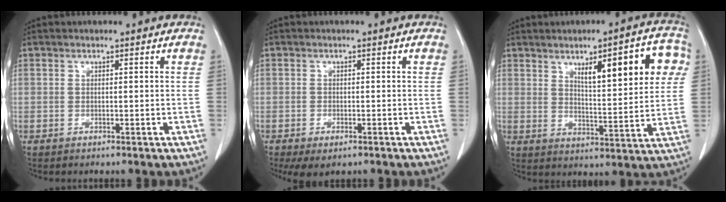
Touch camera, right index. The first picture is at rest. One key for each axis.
{"total": 3.5, "fx": -2.1, "fy": 1.5, "fz": 2.4, "tx": -0.040, "ty": -0.009, "tz": -0.025}
{"total": 13.5, "fx": 5.2, "fy": 3.0, "fz": 12.1, "tx": -0.160, "ty": 0.015, "tz": 0.074}